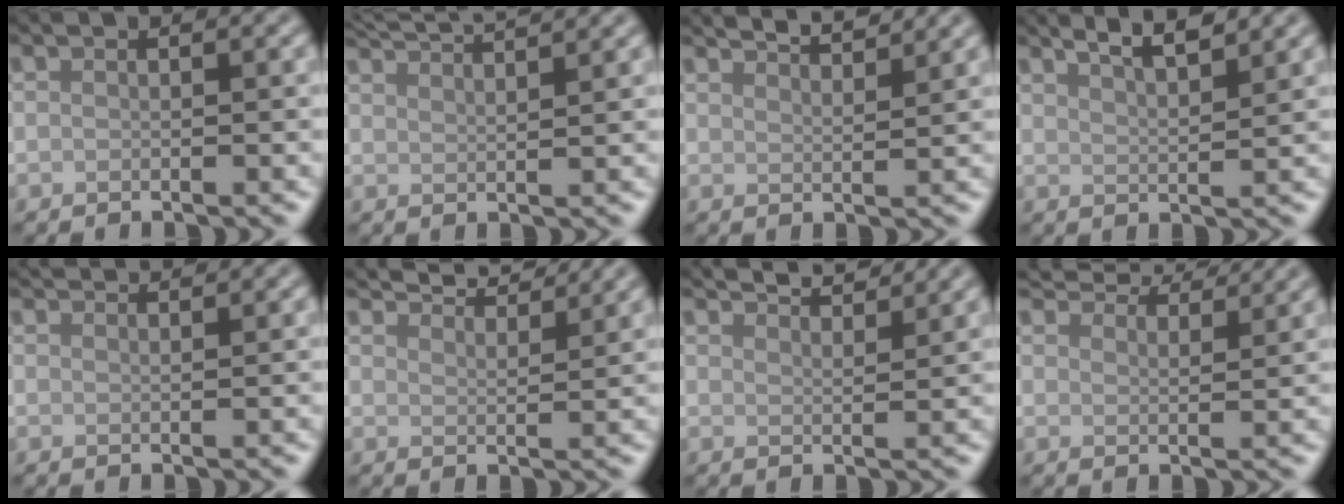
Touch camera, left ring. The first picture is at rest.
{"total": 5.8, "force": [5.1, 0.9, 2.5], "torque": [-0.025, 0.026, 0.056]}
{"total": 4.2, "force": [3.8, 0.7, 1.5], "torque": [-0.011, 0.011, 0.043]}
{"total": 4.7, "force": [3.7, 1.2, 2.7], "torque": [-0.019, 0.023, 0.036]}
{"total": 3.0, "force": [2.7, 0.6, 1.1], "torque": [-0.006, 0.008, 0.027]}
{"total": 5.9, "force": [5.5, 1.0, 2.1], "torque": [-0.030, 0.012, 0.067]}
{"total": 4.7, "force": [4.3, 0.8, 1.7], "torque": [-0.019, 0.012, 0.049]}
{"total": 7.6, "force": [7.0, 1.5, 2.6], "torque": [-0.047, 0.015, 0.081]}